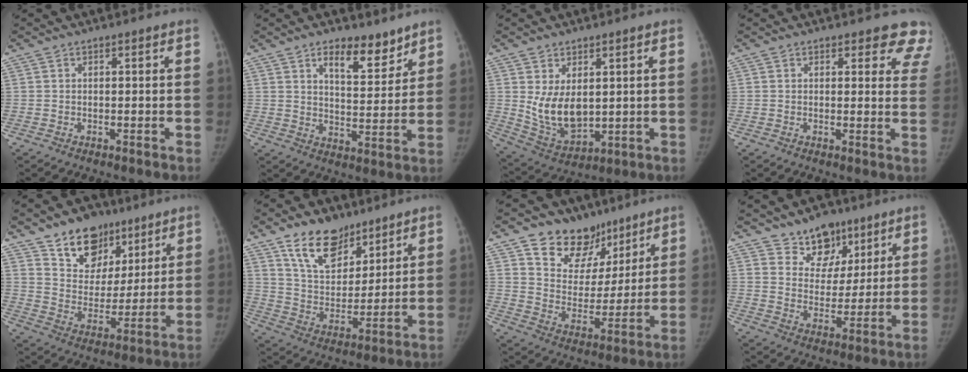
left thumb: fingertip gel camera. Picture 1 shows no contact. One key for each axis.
{"total": 9.2, "fx": 6.4, "fy": 3.9, "fz": 5.3, "tx": -0.055, "ty": -0.048, "tz": 0.104}
{"total": 9.9, "fx": 1.5, "fy": 6.4, "fz": 7.4, "tx": -0.111, "ty": -0.023, "tz": 0.053}
{"total": 7.9, "fx": 6.9, "fy": 3.4, "fz": 1.8, "tx": 0.037, "ty": -0.031, "tz": 0.045}
{"total": 14.1, "fx": 9.2, "fy": 9.5, "fz": 4.8, "tx": -0.027, "ty": -0.053, "tz": 0.162}
{"total": 13.4, "fx": 9.2, "fy": 7.8, "fz": 5.9, "tx": -0.063, "ty": -0.058, "tz": 0.171}
{"total": 14.4, "fx": 9.8, "fy": 9.7, "fz": 4.2, "tx": -0.008, "ty": -0.055, "tz": 0.172}
{"total": 9.9, "fx": 7.0, "fy": 6.6, "fz": 2.5, "tx": 0.007, "ty": -0.047, "tz": 0.122}